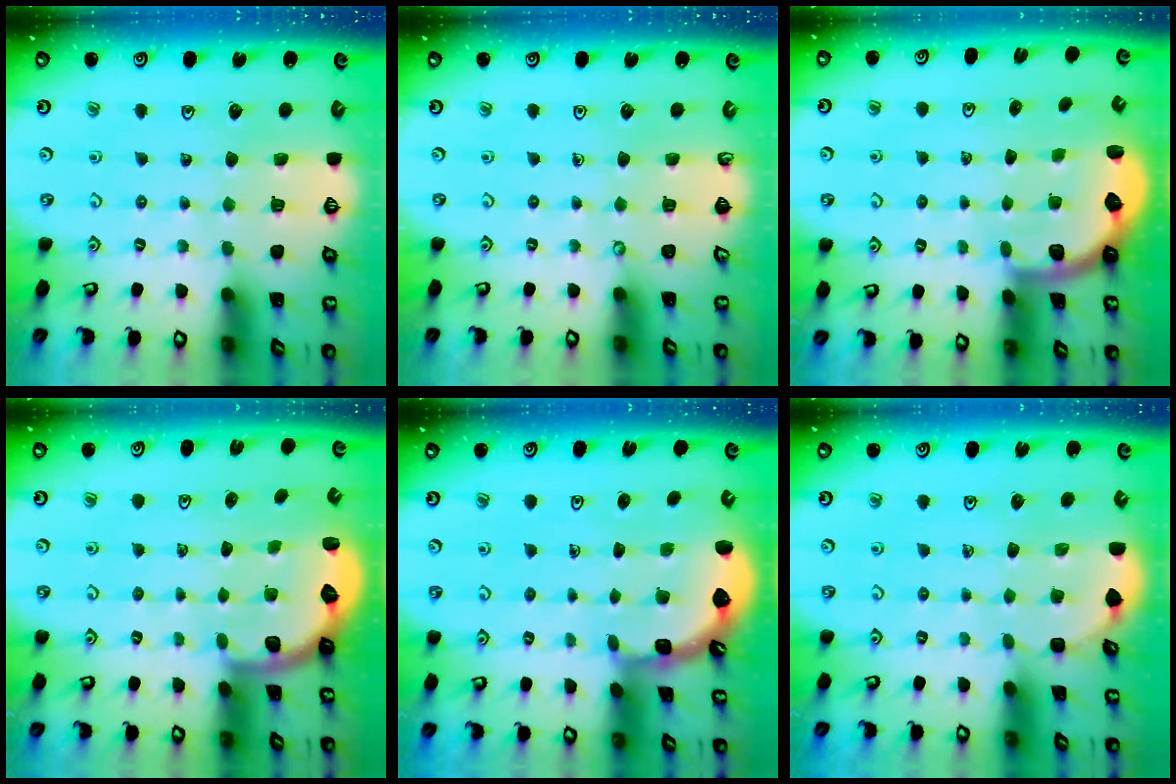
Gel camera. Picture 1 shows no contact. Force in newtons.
{"total": 0.0}
{"total": 2.1, "press": 2.0, "slide": 0.8}
{"total": 2.5, "press": 2.2, "slide": 1.3}
{"total": 2.0, "press": 2.0, "slide": 0.2}
{"total": 1.8, "press": 1.7, "slide": 0.0}